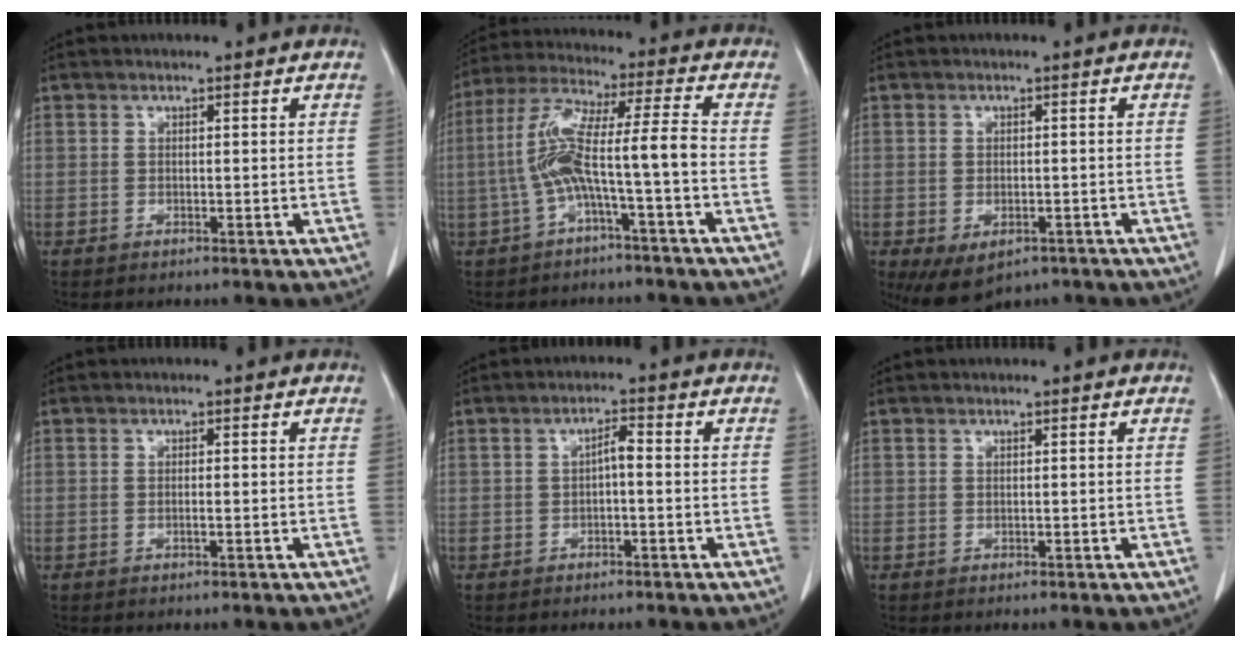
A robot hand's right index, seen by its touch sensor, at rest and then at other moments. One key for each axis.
{"total": 9.9, "fx": -2.6, "fy": -0.1, "fz": 9.5, "tx": -0.192, "ty": 0.031, "tz": -0.052}
{"total": 6.7, "fx": -4.0, "fy": 3.8, "fz": 3.7, "tx": -0.058, "ty": -0.004, "tz": -0.054}
{"total": 0.8, "fx": -0.2, "fy": 0.1, "fz": 0.7, "tx": -0.016, "ty": 0.000, "tz": -0.002}
{"total": 2.3, "fx": -0.2, "fy": 0.7, "fz": 2.2, "tx": -0.039, "ty": 0.011, "tz": -0.002}
{"total": 0.0}